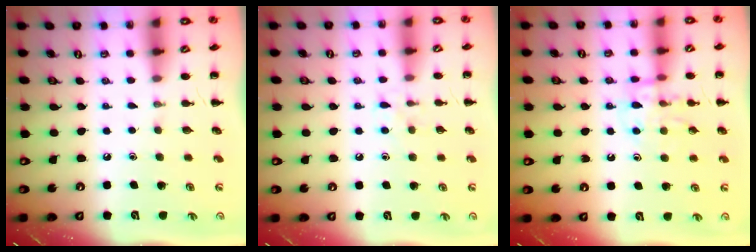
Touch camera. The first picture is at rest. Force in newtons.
{"total": 5.5, "press": 5.2, "slide": 1.7}
{"total": 12.4, "press": 12.4, "slide": 0.9}